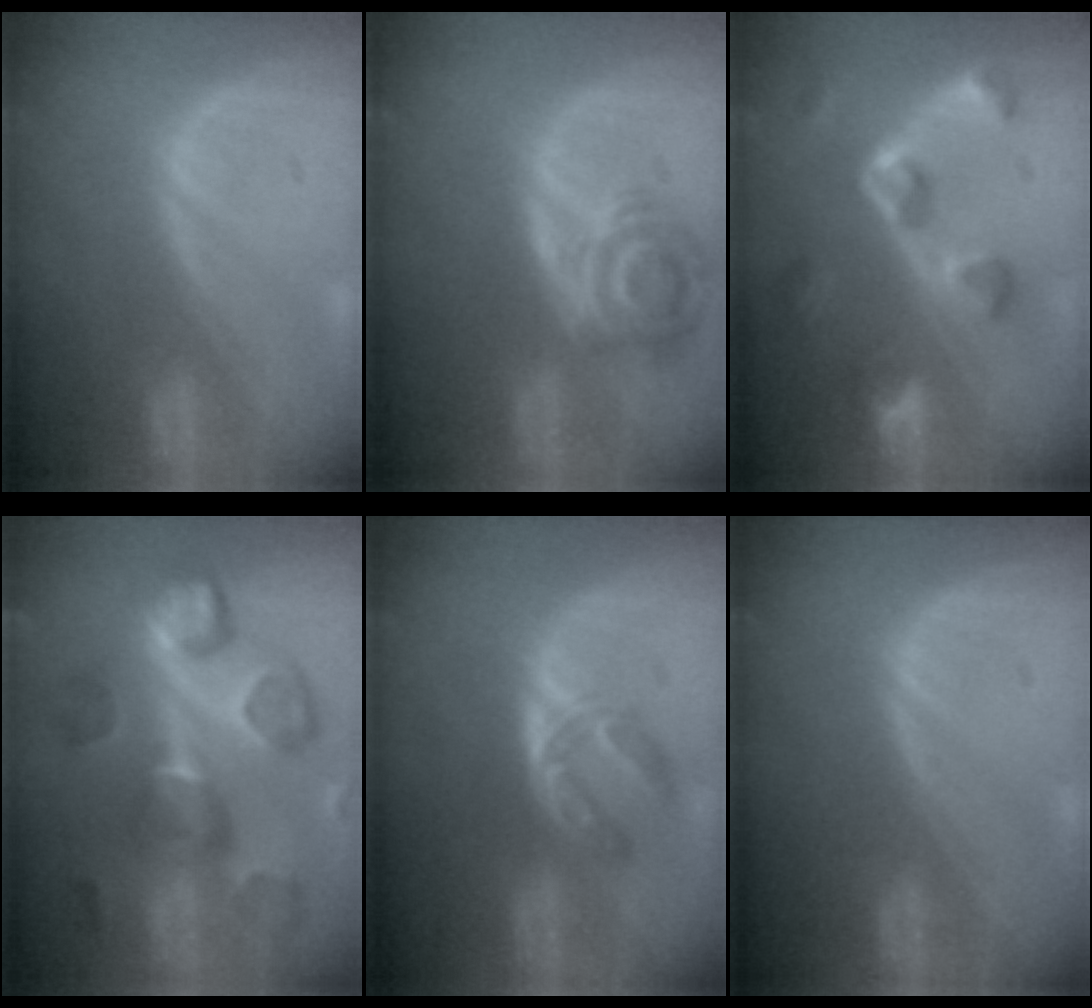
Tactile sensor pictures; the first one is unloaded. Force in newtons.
{"total": 6.4, "press": 6.3, "slide": 0.8}
{"total": 7.8, "press": 7.1, "slide": 3.1}
{"total": 11.3, "press": 10.8, "slide": 3.2}
{"total": 5.9, "press": 4.8, "slide": 3.5}
{"total": 0.0}